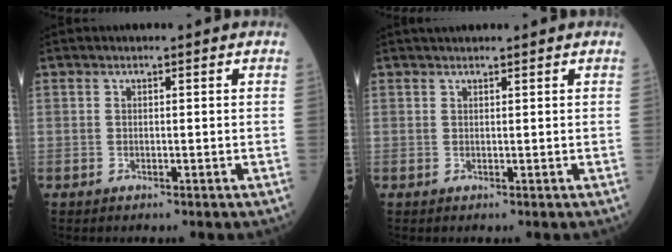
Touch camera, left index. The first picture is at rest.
{"total": 3.1, "force": [2.8, 0.2, 1.3], "torque": [-0.012, 0.028, 0.043]}